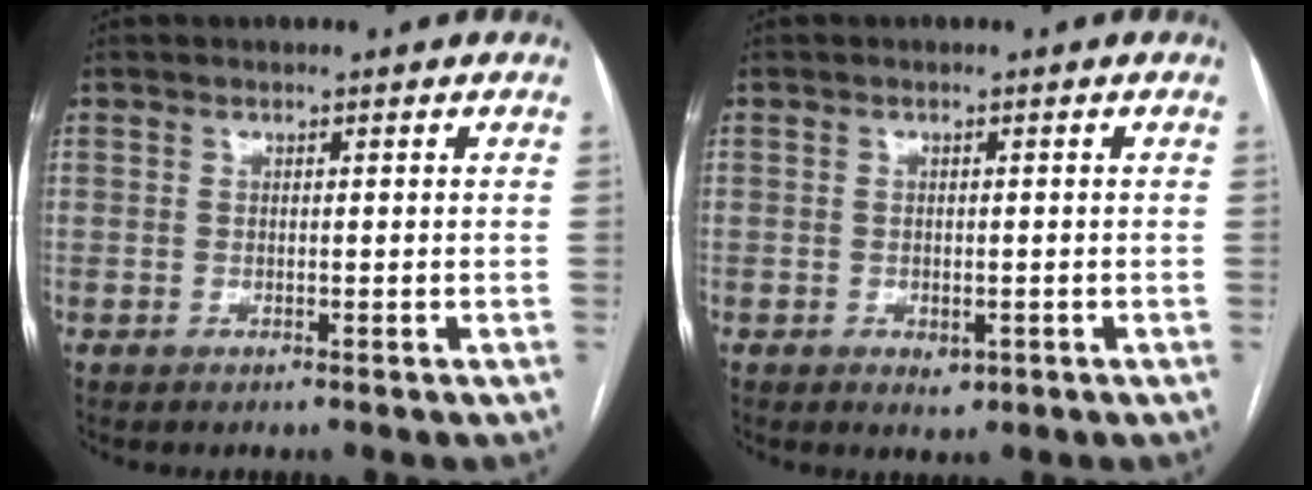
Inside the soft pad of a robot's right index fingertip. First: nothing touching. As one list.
[{"total": 2.0, "force": [-0.8, 1.3, 1.2], "torque": [-0.013, 0.001, -0.003]}]